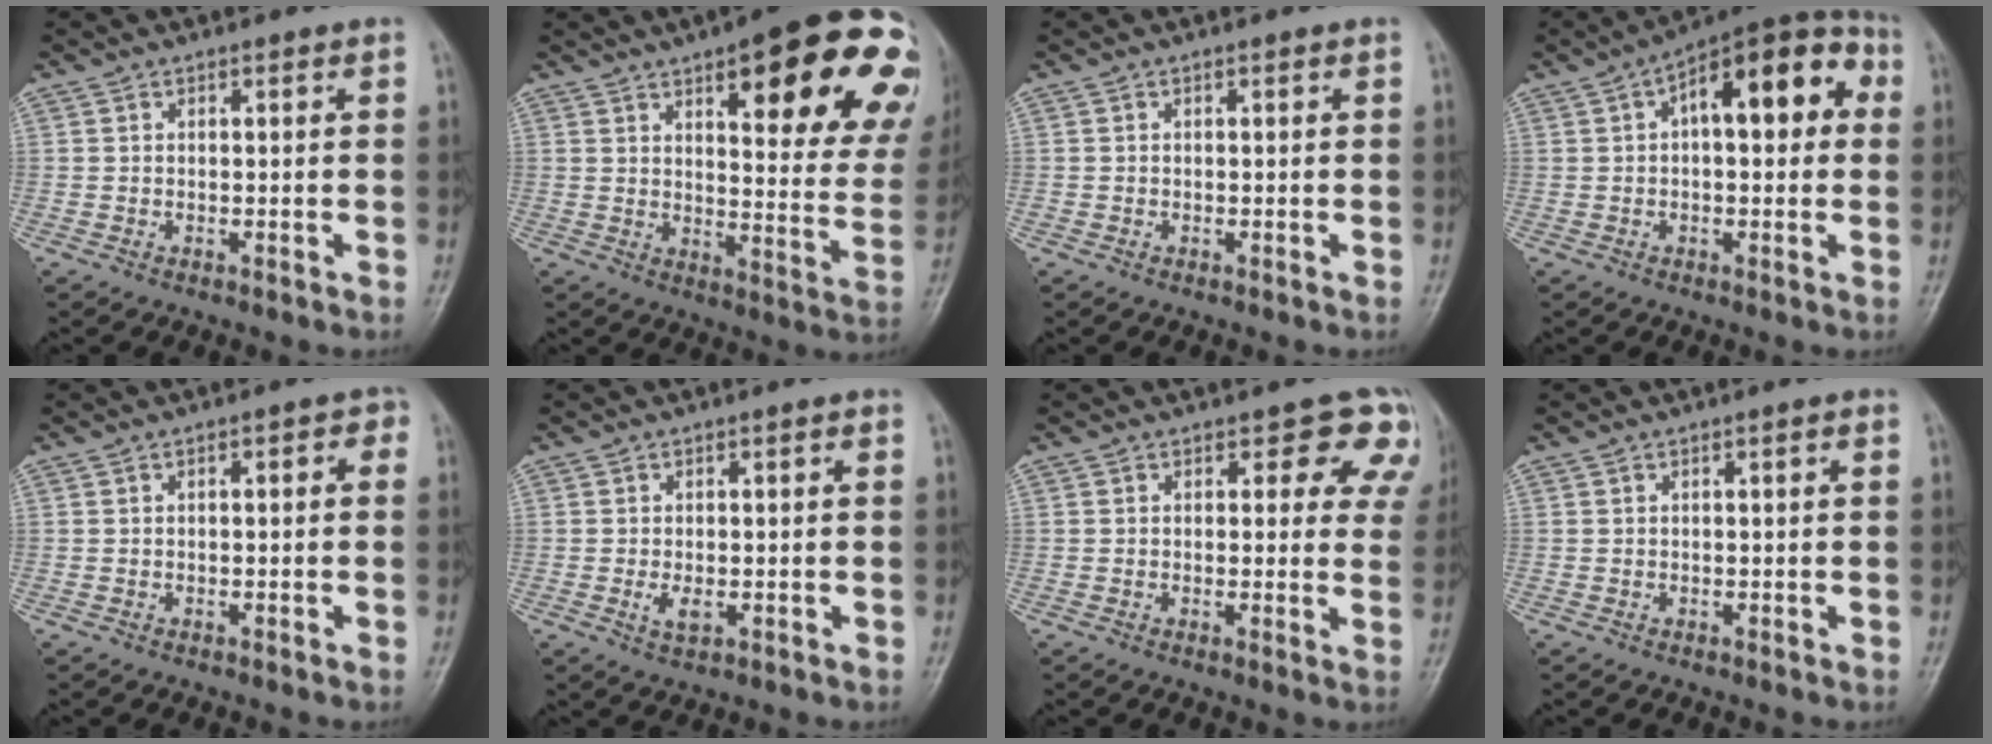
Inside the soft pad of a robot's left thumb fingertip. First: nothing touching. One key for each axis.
{"total": 25.4, "fx": 12.1, "fy": 8.0, "fz": 20.9, "tx": -0.224, "ty": -0.026, "tz": 0.158}
{"total": 0.0}
{"total": 15.5, "fx": 3.5, "fy": 7.1, "fz": 13.3, "tx": -0.159, "ty": 0.039, "tz": 0.042}
{"total": 2.2, "fx": 0.1, "fy": 1.1, "fz": 2.0, "tx": -0.016, "ty": 0.010, "tz": -0.006}
{"total": 3.3, "fx": -0.7, "fy": 1.5, "fz": 2.8, "tx": -0.053, "ty": 0.002, "tz": -0.010}
{"total": 7.2, "fx": 4.3, "fy": 4.2, "fz": 4.0, "tx": 0.002, "ty": -0.017, "tz": 0.029}
{"total": 0.9, "fx": 0.1, "fy": 0.1, "fz": 0.9, "tx": -0.018, "ty": 0.002, "tz": 0.002}